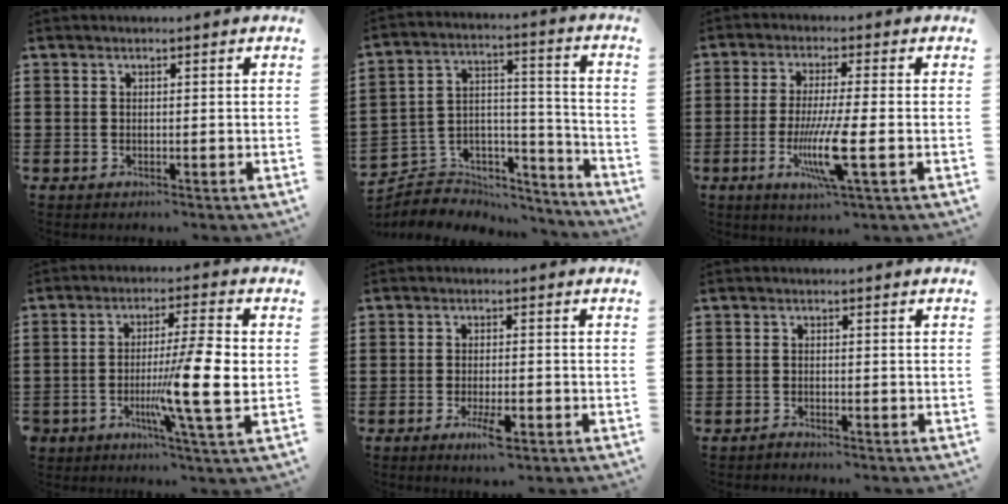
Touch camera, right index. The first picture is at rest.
{"total": 4.9, "force": [-3.8, 3.0, 0.5], "torque": [-0.017, 0.000, -0.075]}
{"total": 9.2, "force": [-2.5, 0.7, 8.8], "torque": [-0.179, -0.025, -0.049]}
{"total": 10.2, "force": [-2.1, 0.6, 9.9], "torque": [-0.175, -0.015, -0.041]}
{"total": 4.2, "force": [-2.0, 1.0, 3.5], "torque": [-0.070, -0.004, -0.037]}
{"total": 0.8, "force": [-0.8, 0.0, 0.1], "torque": [-0.004, -0.001, -0.016]}